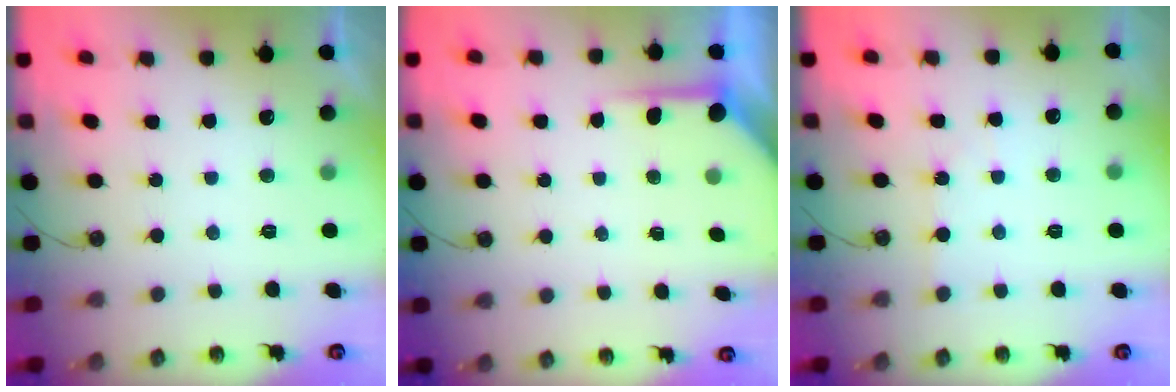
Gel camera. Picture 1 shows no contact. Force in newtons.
{"total": 4.5, "press": 4.5, "slide": 0.2}
{"total": 1.6, "press": 1.5, "slide": 0.3}